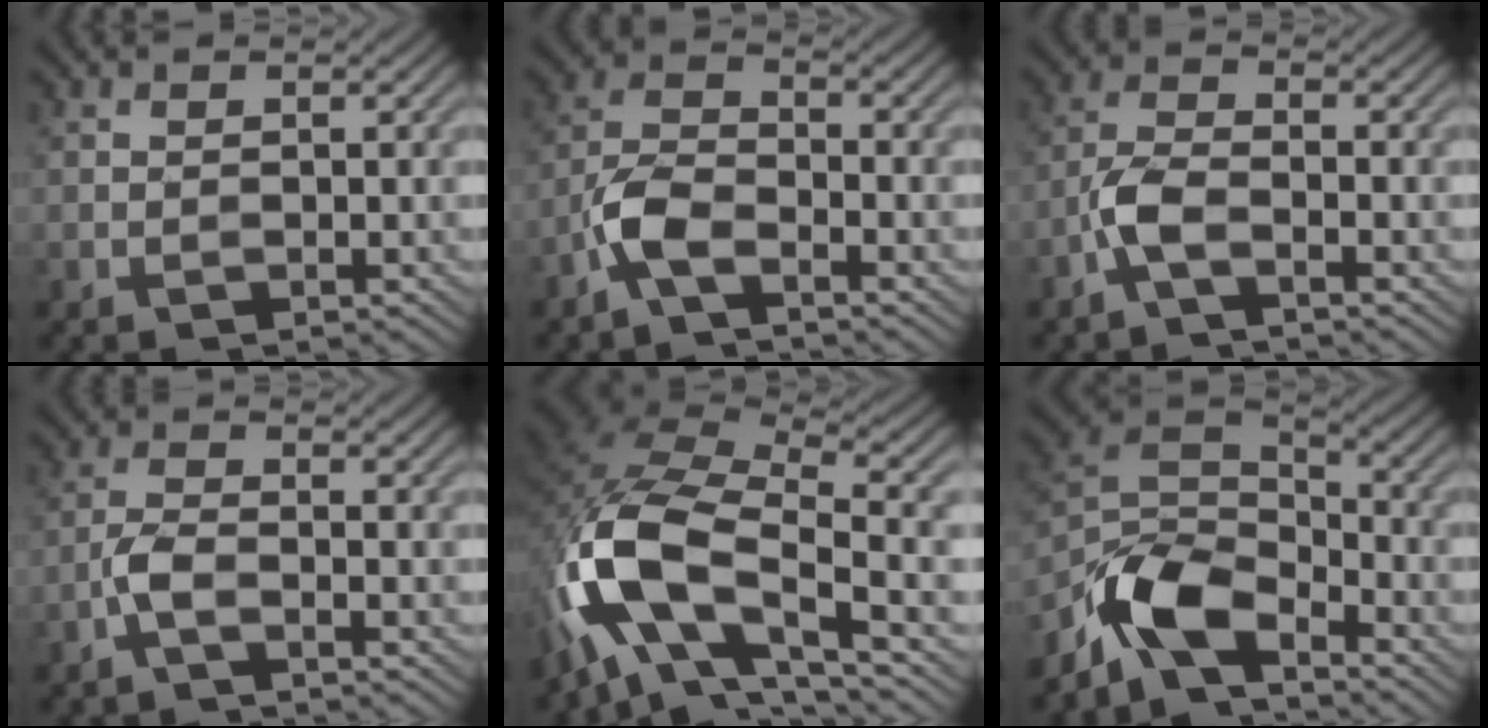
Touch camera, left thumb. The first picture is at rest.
{"total": 5.3, "force": [-3.3, 1.9, 3.6], "torque": [-0.081, 0.005, -0.082]}
{"total": 4.3, "force": [-2.4, 1.3, 3.3], "torque": [-0.080, 0.006, -0.062]}
{"total": 2.9, "force": [-1.7, 0.8, 2.3], "torque": [-0.057, 0.006, -0.043]}
{"total": 15.8, "force": [-5.3, 7.5, 12.9], "torque": [-0.265, -0.010, -0.108]}
{"total": 8.8, "force": [-6.1, 3.8, 5.0], "torque": [-0.101, -0.002, -0.141]}